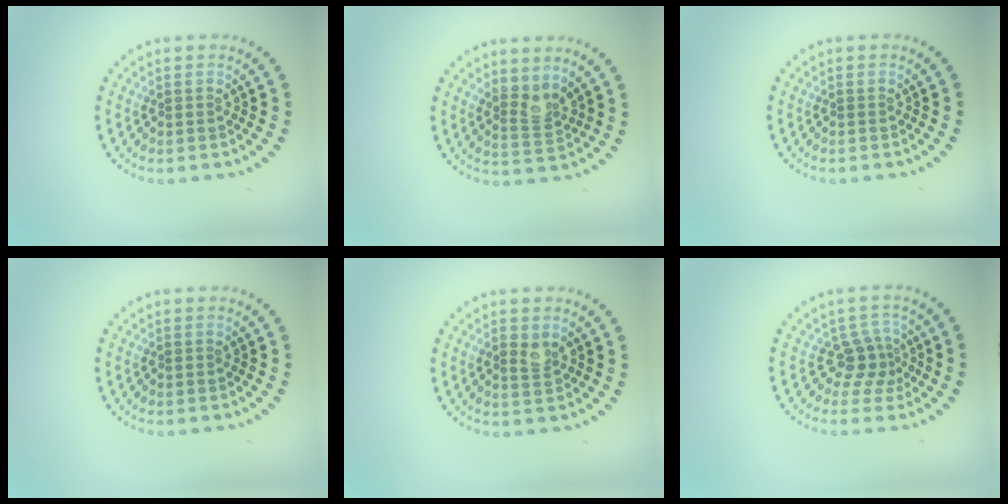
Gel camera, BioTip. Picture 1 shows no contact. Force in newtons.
{"total": 2.0, "press": 1.5, "slide": 1.3}
{"total": 0.0}
{"total": 0.0}
{"total": 1.4, "press": 1.4, "slide": 0.1}
{"total": 2.4, "press": 1.7, "slide": 1.7}